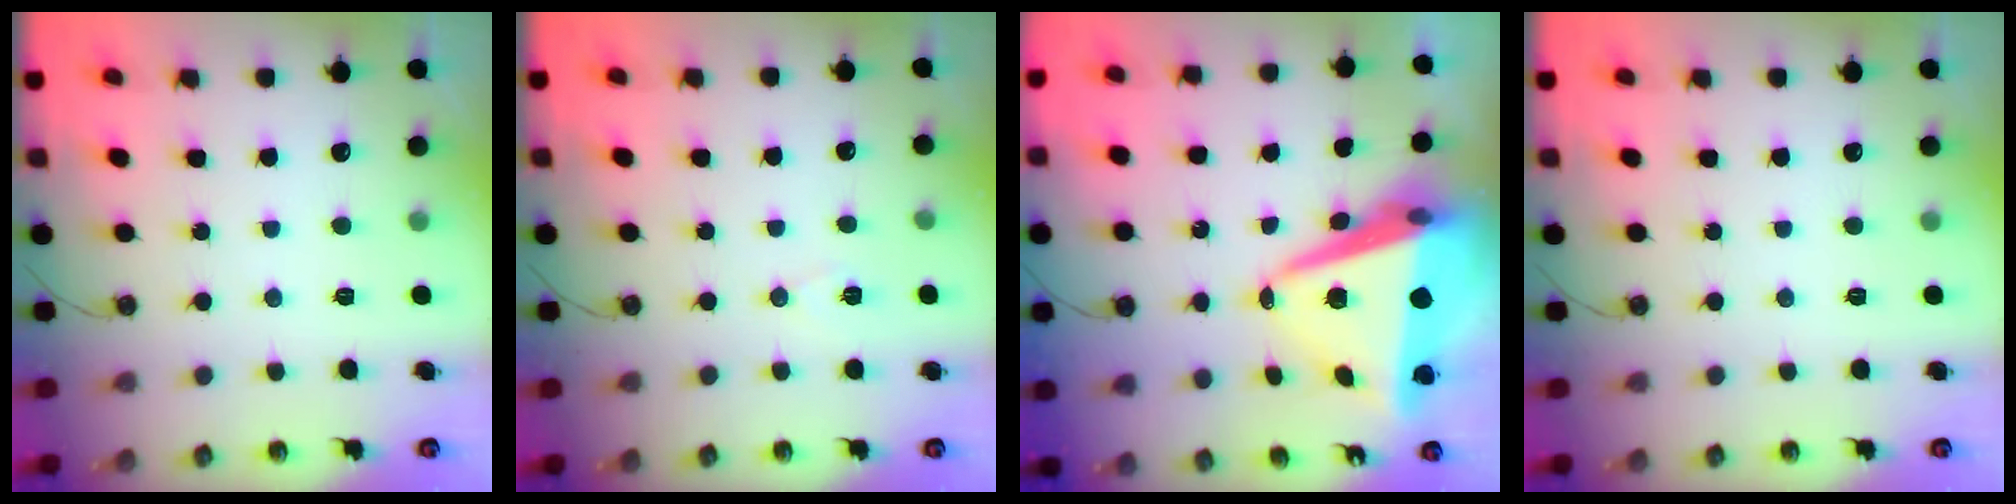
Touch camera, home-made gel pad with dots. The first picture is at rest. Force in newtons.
{"total": 6.6, "press": 4.9, "slide": 4.5}
{"total": 16.3, "press": 16.0, "slide": 2.9}
{"total": 0.0}